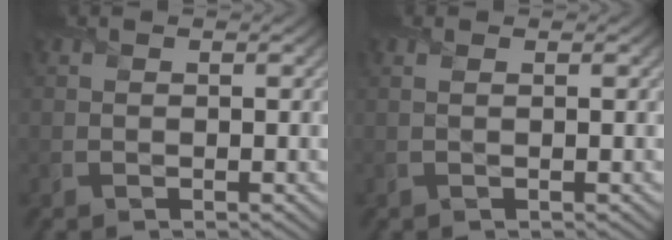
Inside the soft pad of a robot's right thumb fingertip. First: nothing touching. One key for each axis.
{"total": 0.9, "fx": 0.3, "fy": 0.1, "fz": 0.8, "tx": -0.019, "ty": 0.006, "tz": 0.002}